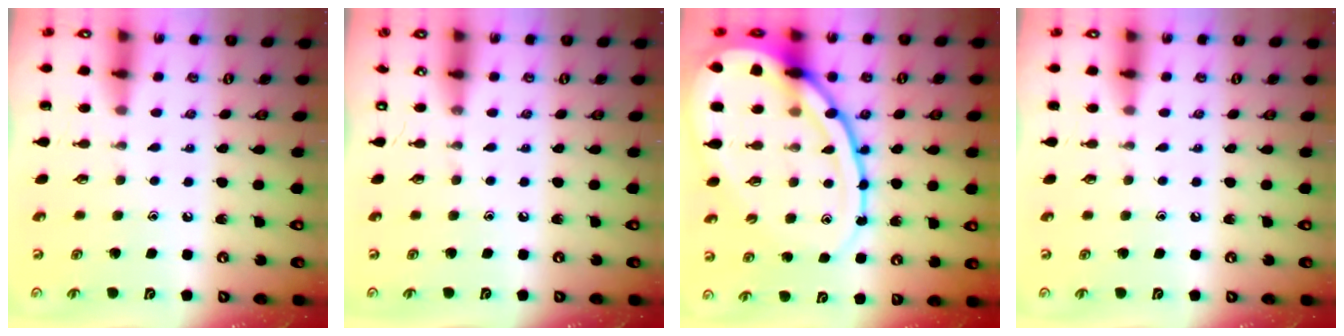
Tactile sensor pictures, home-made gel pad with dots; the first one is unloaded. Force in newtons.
{"total": 0.0}
{"total": 21.5, "press": 21.4, "slide": 2.1}
{"total": 0.0}